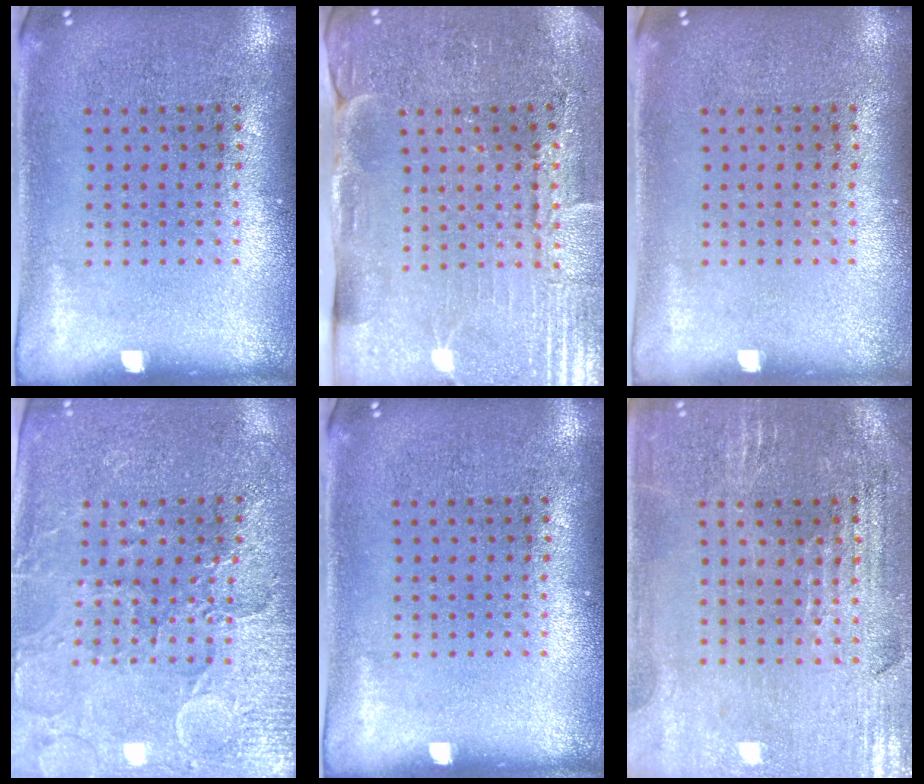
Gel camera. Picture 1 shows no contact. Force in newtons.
{"total": 3.7, "press": 3.7, "slide": 0.3}
{"total": 0.0}
{"total": 3.3, "press": 3.2, "slide": 0.7}
{"total": 0.0}
{"total": 1.3, "press": 1.3, "slide": 0.3}